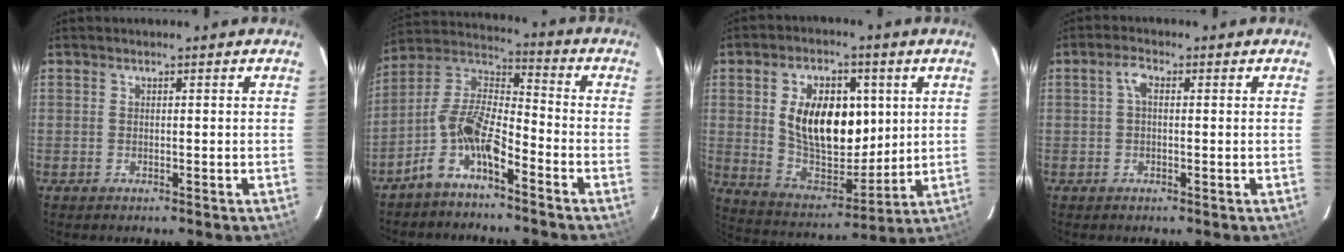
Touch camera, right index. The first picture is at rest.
{"total": 10.1, "force": [-5.9, 3.2, 7.5], "torque": [-0.164, 0.014, -0.119]}
{"total": 16.6, "force": [3.6, 10.0, 12.8], "torque": [-0.236, 0.005, 0.077]}
{"total": 2.3, "force": [0.3, 1.2, 2.0], "torque": [-0.042, 0.010, 0.005]}